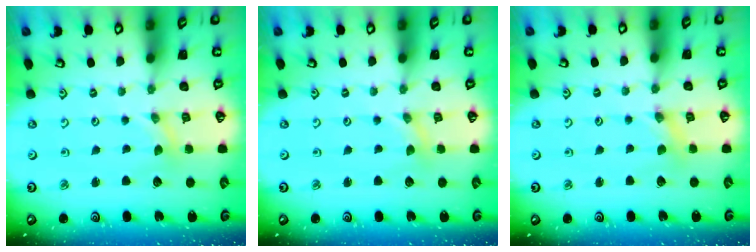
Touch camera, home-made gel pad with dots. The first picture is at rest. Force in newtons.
{"total": 0.0}
{"total": 1.3, "press": 1.3, "slide": 0.3}